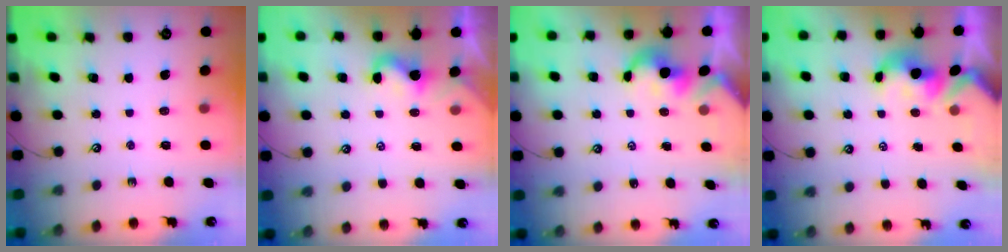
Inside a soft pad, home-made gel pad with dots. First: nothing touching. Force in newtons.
{"total": 2.1, "press": 2.0, "slide": 0.4}
{"total": 2.4, "press": 2.4, "slide": 0.3}
{"total": 2.1, "press": 2.0, "slide": 0.7}